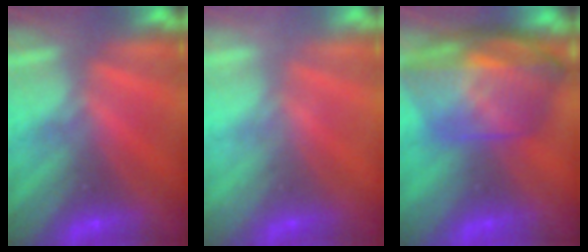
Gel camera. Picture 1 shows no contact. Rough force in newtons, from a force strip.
{"total": 2.3}
{"total": 10.6}